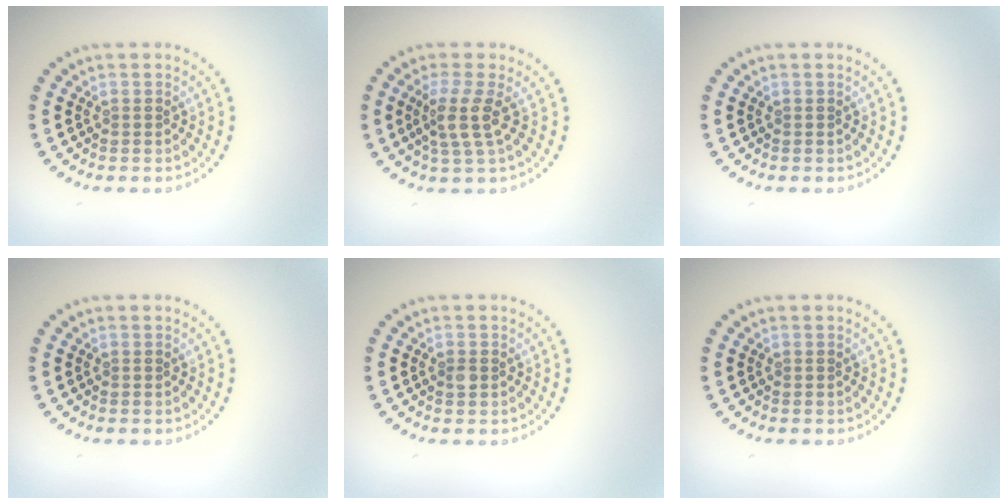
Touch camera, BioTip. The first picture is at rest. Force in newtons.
{"total": 2.9, "press": 2.2, "slide": 1.9}
{"total": 0.0}
{"total": 0.0}
{"total": 0.9, "press": 0.9, "slide": 0.1}
{"total": 0.0}